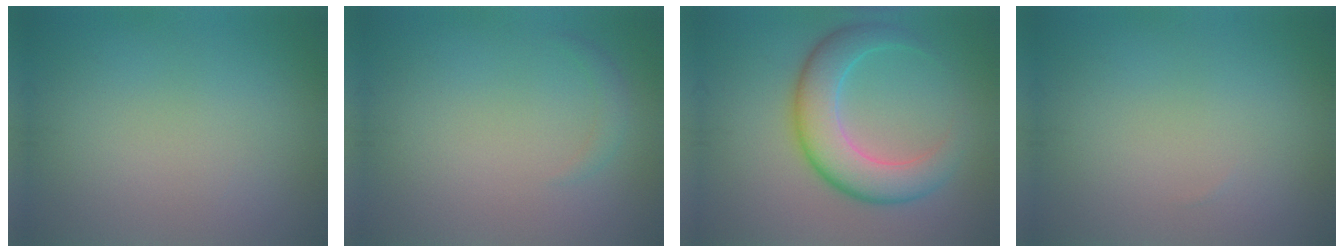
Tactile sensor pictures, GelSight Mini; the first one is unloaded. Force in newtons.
{"total": 1.0, "press": 1.0, "slide": 0.1}
{"total": 6.7, "press": 6.7, "slide": 0.0}
{"total": 0.0}